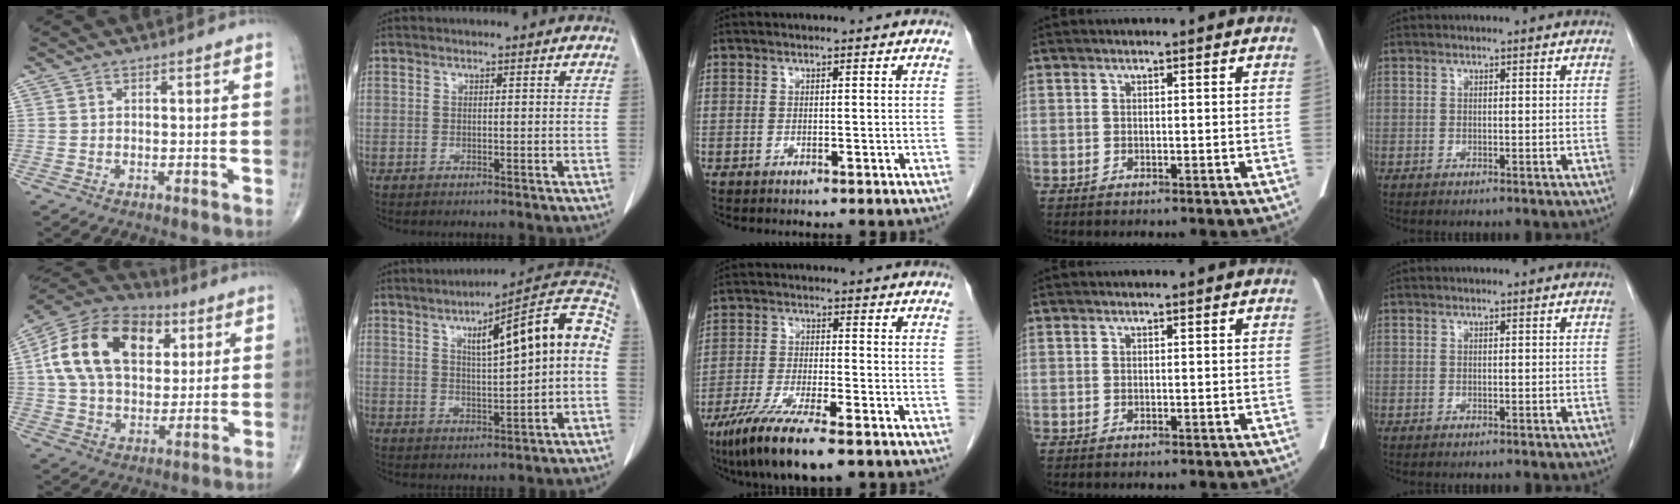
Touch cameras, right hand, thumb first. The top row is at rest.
{"thumb": {"total": 21.8, "force": [6.1, 14.3, 15.3], "torque": [-0.257, 0.008, 0.097]}, "index": {"total": 15.6, "force": [2.4, 2.2, 15.2], "torque": [-0.213, 0.039, 0.032]}, "middle": {"total": 11.4, "force": [-7.7, 1.6, 8.2], "torque": [-0.146, -0.028, -0.128]}}